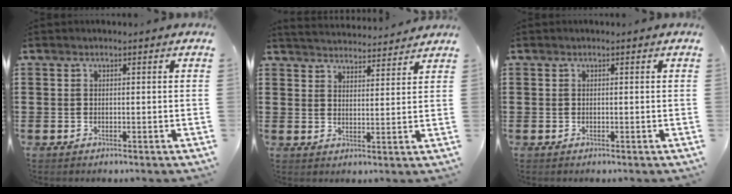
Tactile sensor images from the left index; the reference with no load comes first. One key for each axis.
{"total": 3.7, "fx": 3.7, "fy": 0.1, "fz": 0.1, "tx": -0.016, "ty": -0.021, "tz": 0.066}
{"total": 0.0}